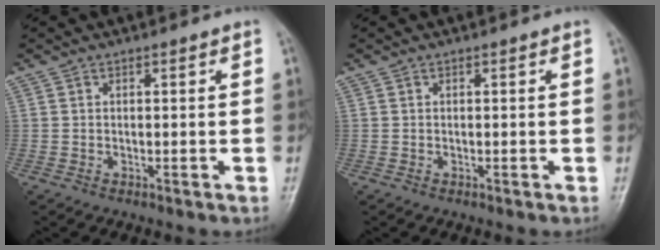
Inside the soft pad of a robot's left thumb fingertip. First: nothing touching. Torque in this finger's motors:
{"motor_torque": [0.00, 0.00, -0.03, -0.07, 0.00]}